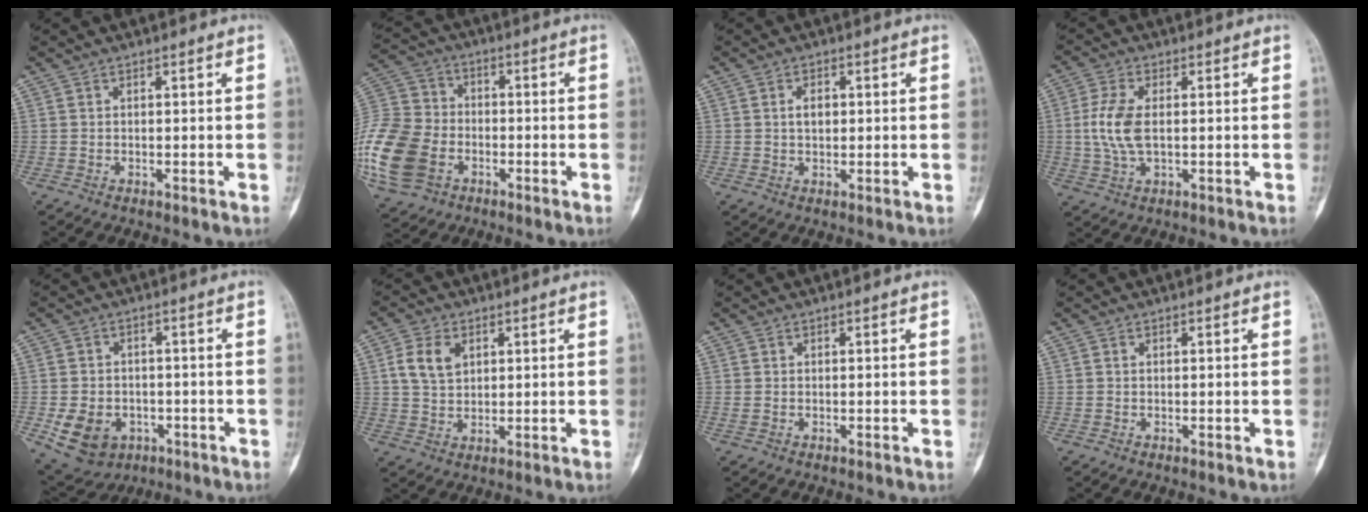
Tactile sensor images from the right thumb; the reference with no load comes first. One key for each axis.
{"total": 20.0, "fx": -6.3, "fy": 14.8, "fz": 11.8, "tx": -0.280, "ty": 0.020, "tz": -0.118}
{"total": 2.8, "fx": 0.5, "fy": 1.8, "fz": 2.1, "tx": -0.031, "ty": 0.000, "tz": 0.009}
{"total": 7.6, "fx": 0.3, "fy": 3.9, "fz": 6.5, "tx": -0.153, "ty": 0.001, "tz": 0.004}
{"total": 9.8, "fx": -3.4, "fy": 7.6, "fz": 5.1, "tx": -0.083, "ty": 0.017, "tz": -0.043}
{"total": 6.4, "fx": 2.1, "fy": 4.4, "fz": 4.2, "tx": -0.070, "ty": -0.004, "tz": 0.040}
{"total": 0.0}
{"total": 0.0}